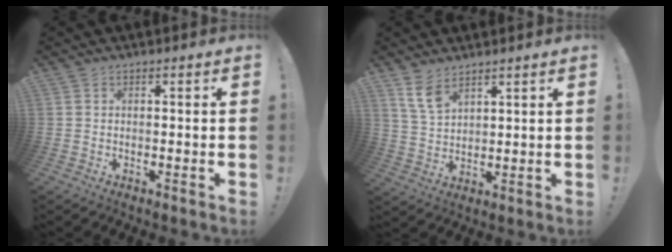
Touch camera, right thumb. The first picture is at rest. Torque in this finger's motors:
{"motor_torque": [0.48, 0.55, 0.28, -0.09, 0.14]}